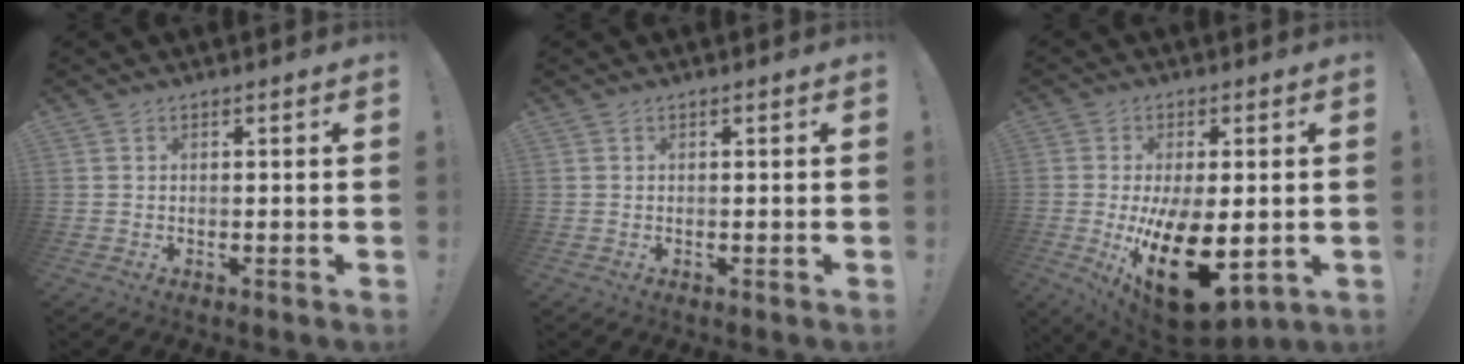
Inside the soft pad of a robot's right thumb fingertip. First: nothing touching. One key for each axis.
{"total": 0.0}
{"total": 21.5, "fx": -3.5, "fy": 10.8, "fz": 18.2, "tx": -0.291, "ty": -0.007, "tz": -0.036}